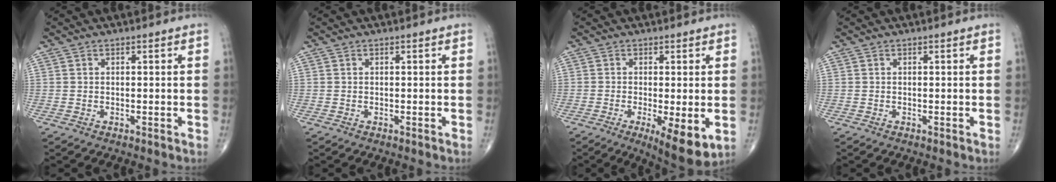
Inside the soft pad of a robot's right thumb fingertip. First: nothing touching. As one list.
[{"total": 0.0}, {"total": 8.8, "force": [-2.3, 2.5, 8.1], "torque": [-0.122, -0.023, -0.033]}, {"total": 0.0}]